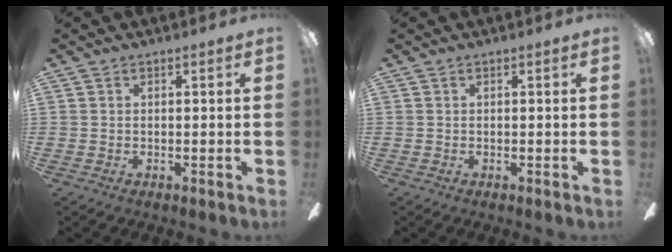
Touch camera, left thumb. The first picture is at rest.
{"total": 0.0}